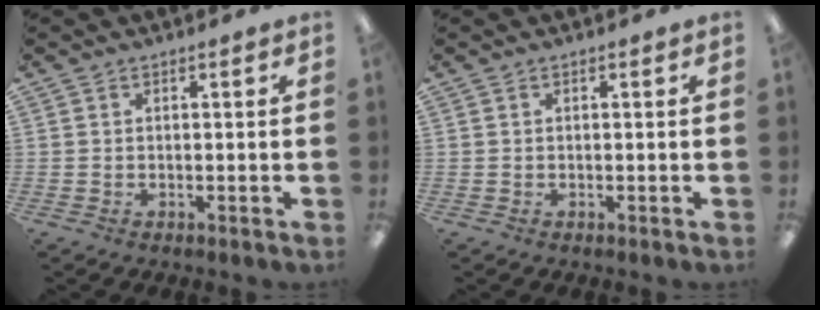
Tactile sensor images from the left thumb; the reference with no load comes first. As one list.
[{"total": 0.0}]